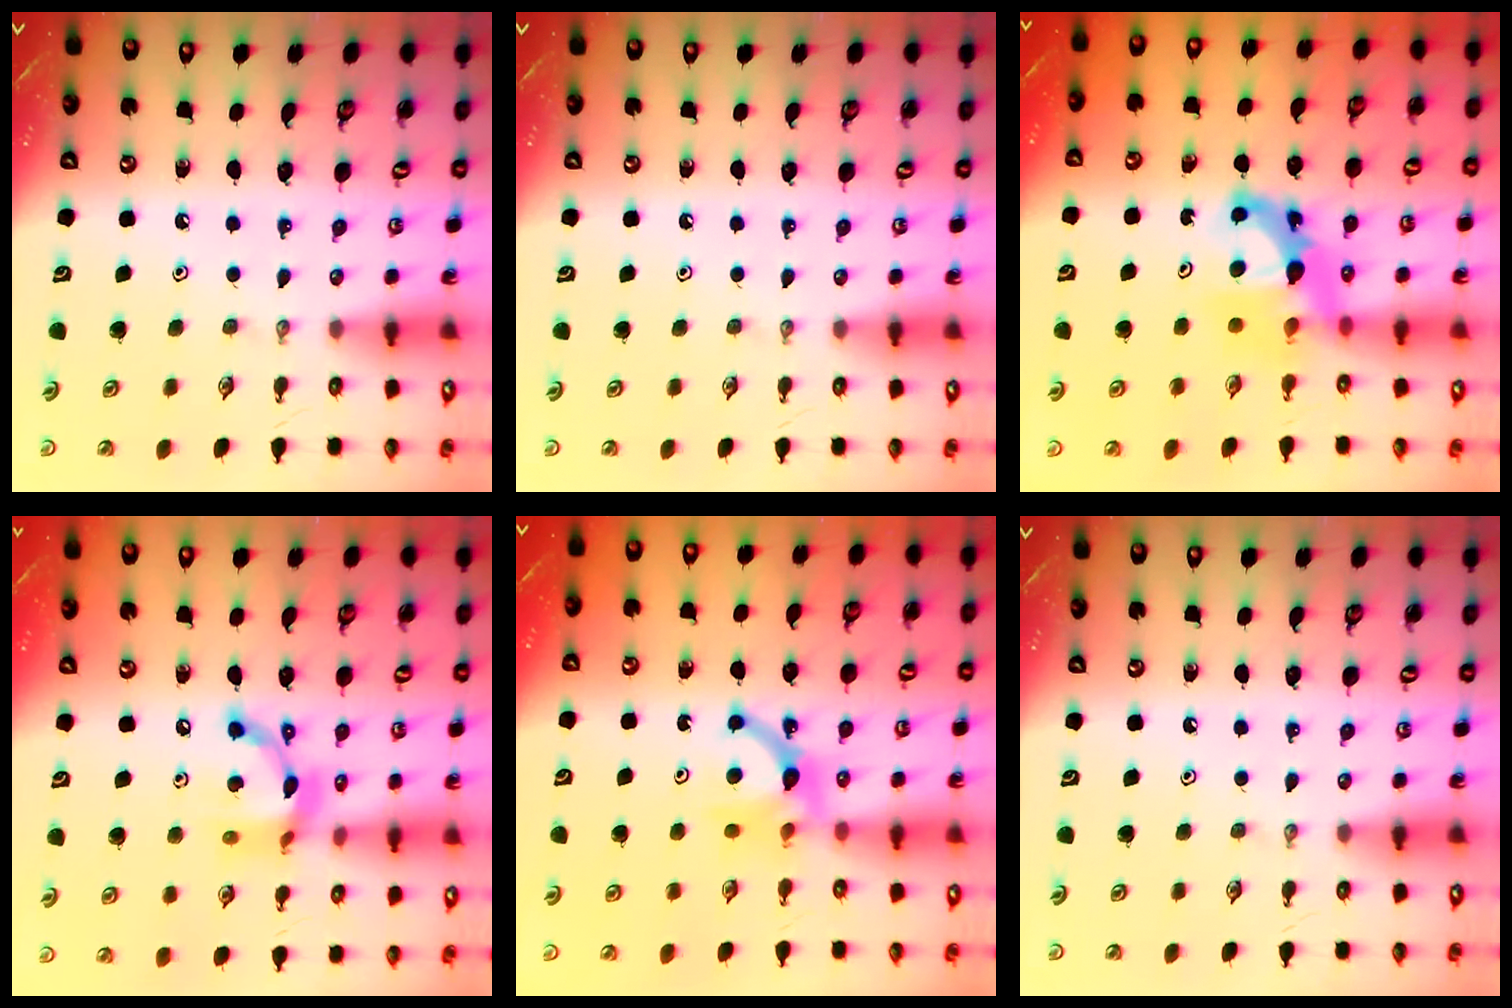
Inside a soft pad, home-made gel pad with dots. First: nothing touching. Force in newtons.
{"total": 0.0}
{"total": 8.3, "press": 8.2, "slide": 0.8}
{"total": 13.1, "press": 13.0, "slide": 0.9}
{"total": 7.5, "press": 7.5, "slide": 0.5}
{"total": 0.0}